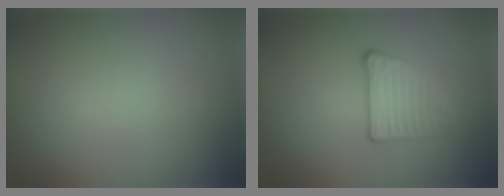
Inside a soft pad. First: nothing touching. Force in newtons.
{"total": 2.8, "press": 2.3, "slide": 1.5}